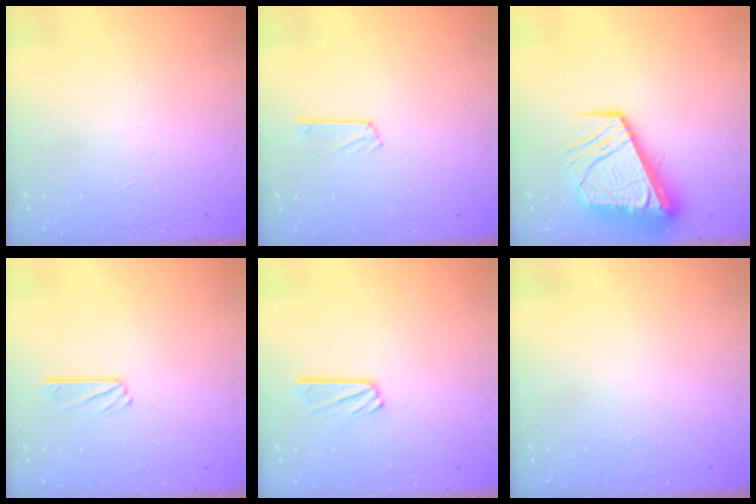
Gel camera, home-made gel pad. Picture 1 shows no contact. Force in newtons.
{"total": 3.7, "press": 3.7, "slide": 0.4}
{"total": 13.9, "press": 13.8, "slide": 1.7}
{"total": 3.7, "press": 3.7, "slide": 0.3}
{"total": 7.5, "press": 7.5, "slide": 0.6}
{"total": 0.0}